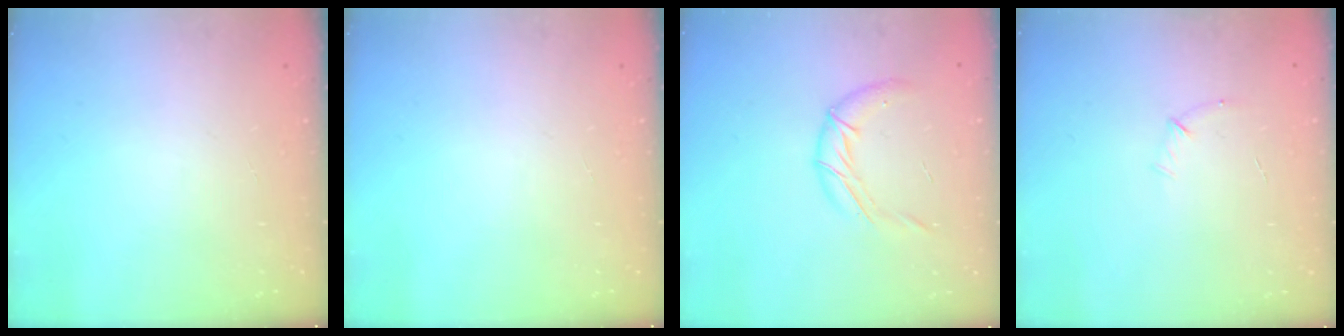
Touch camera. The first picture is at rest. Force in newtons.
{"total": 0.0}
{"total": 9.5, "press": 9.4, "slide": 1.1}
{"total": 4.9, "press": 4.7, "slide": 1.2}